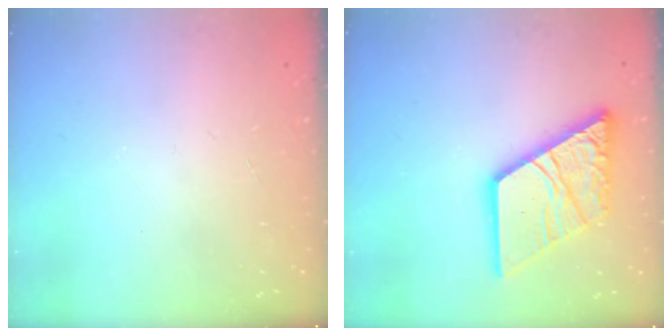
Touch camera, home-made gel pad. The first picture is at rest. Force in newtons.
{"total": 18.0, "press": 17.9, "slide": 2.1}